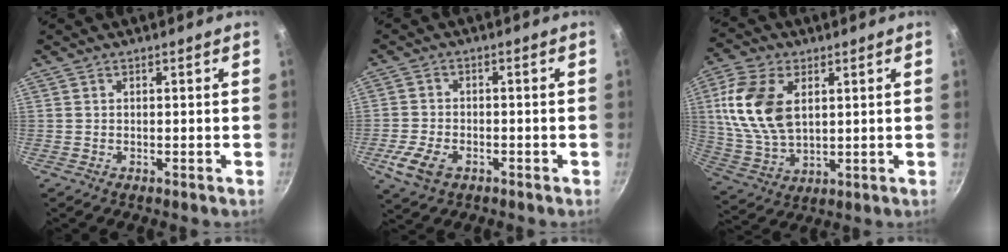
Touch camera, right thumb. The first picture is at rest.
{"total": 6.8, "force": [-2.9, 4.2, 4.4], "torque": [-0.091, 0.010, -0.054]}
{"total": 14.6, "force": [3.7, 8.8, 11.0], "torque": [-0.208, -0.010, 0.078]}